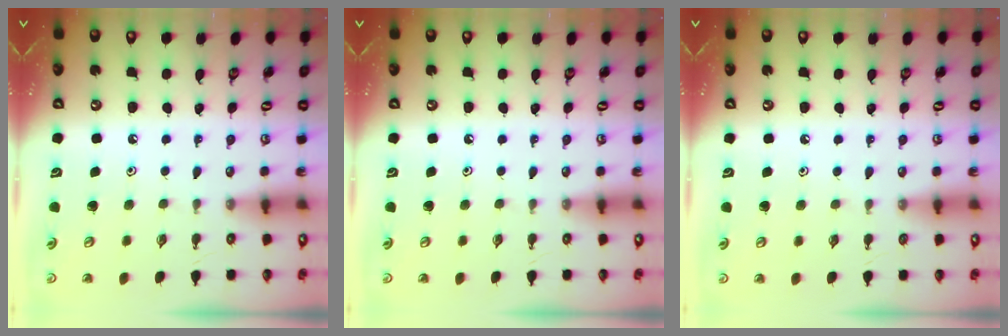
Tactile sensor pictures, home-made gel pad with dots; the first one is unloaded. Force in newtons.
{"total": 0.0}
{"total": 2.7, "press": 2.7, "slide": 0.3}